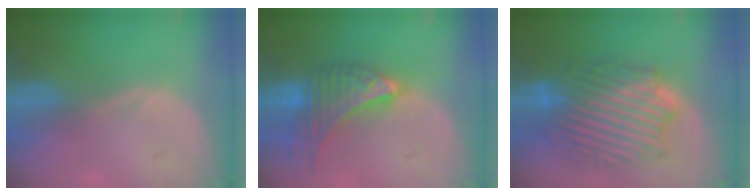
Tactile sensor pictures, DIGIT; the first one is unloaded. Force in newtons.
{"total": 9.5, "press": 8.4, "slide": 4.3}
{"total": 11.3, "press": 11.2, "slide": 0.6}